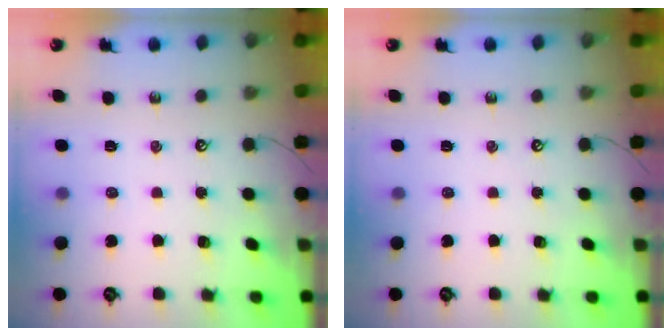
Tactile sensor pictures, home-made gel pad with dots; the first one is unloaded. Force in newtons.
{"total": 0.0}